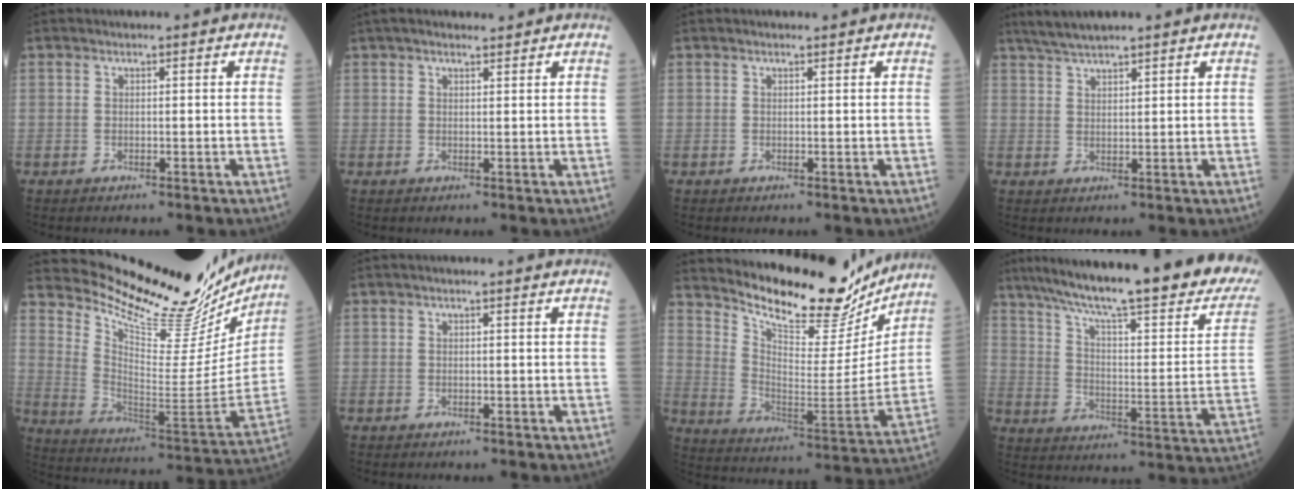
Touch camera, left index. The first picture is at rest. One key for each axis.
{"total": 4.3, "fx": 3.7, "fy": 0.8, "fz": 2.0, "tx": -0.025, "ty": 0.027, "tz": 0.060}
{"total": 0.0}
{"total": 4.8, "fx": 4.2, "fy": 0.1, "fz": 2.4, "tx": -0.047, "ty": 0.027, "tz": 0.081}
{"total": 25.7, "fx": 23.6, "fy": 4.8, "fz": 8.8, "tx": -0.141, "ty": -0.086, "tz": 0.328}
{"total": 0.5, "fx": 0.2, "fy": -0.1, "fz": 0.5, "tx": -0.012, "ty": 0.006, "tz": 0.004}
{"total": 19.8, "fx": 17.8, "fy": 5.0, "fz": 7.2, "tx": -0.121, "ty": -0.039, "tz": 0.263}
{"total": 32.1, "fx": 25.4, "fy": 3.9, "fz": 19.2, "tx": -0.273, "ty": -0.053, "tz": 0.337}